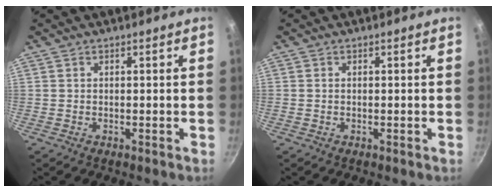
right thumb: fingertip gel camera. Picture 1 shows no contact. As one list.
[{"total": 0.0}]